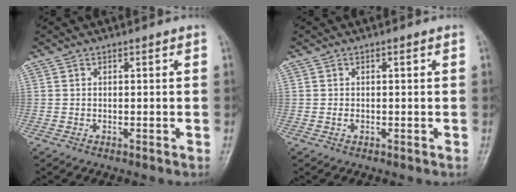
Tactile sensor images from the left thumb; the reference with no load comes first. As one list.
[{"total": 0.9, "force": [0.0, 0.4, 0.7], "torque": [-0.010, 0.003, 0.001]}]